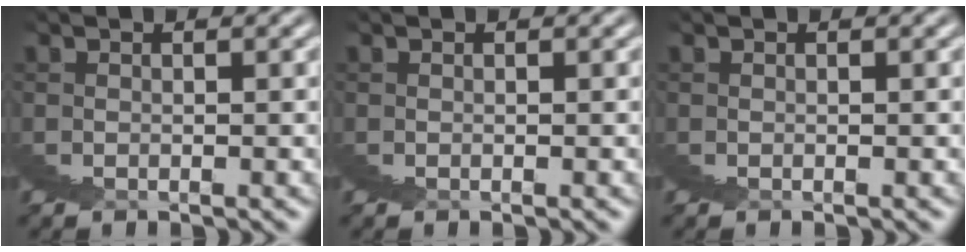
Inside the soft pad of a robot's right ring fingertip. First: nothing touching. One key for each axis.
{"total": 0.0}
{"total": 0.0}